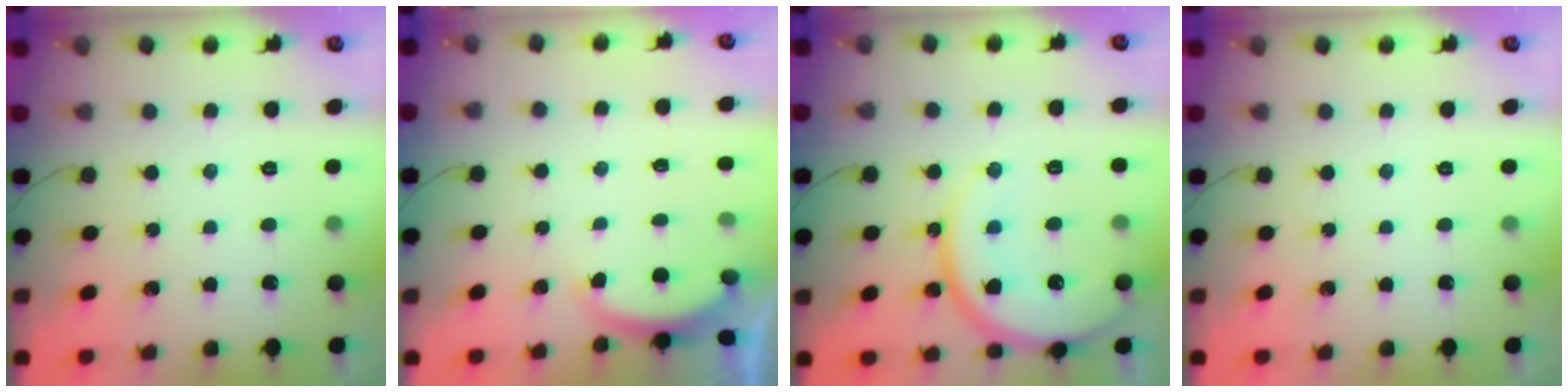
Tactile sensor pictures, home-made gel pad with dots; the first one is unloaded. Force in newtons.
{"total": 1.3, "press": 1.2, "slide": 0.5}
{"total": 14.7, "press": 14.6, "slide": 1.4}
{"total": 0.0}